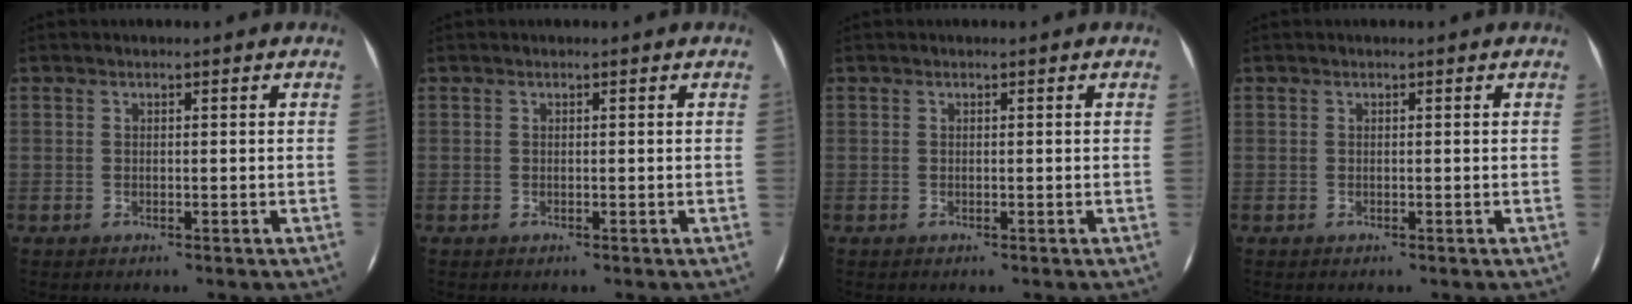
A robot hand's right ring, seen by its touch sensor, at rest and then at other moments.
{"total": 0.0}
{"total": 0.0}
{"total": 0.0}